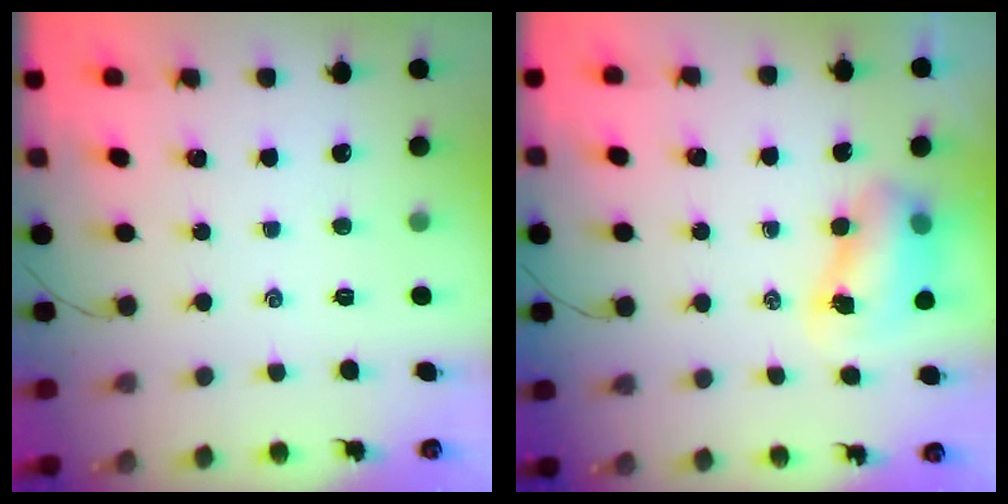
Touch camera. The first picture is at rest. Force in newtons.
{"total": 8.6, "press": 8.5, "slide": 1.7}